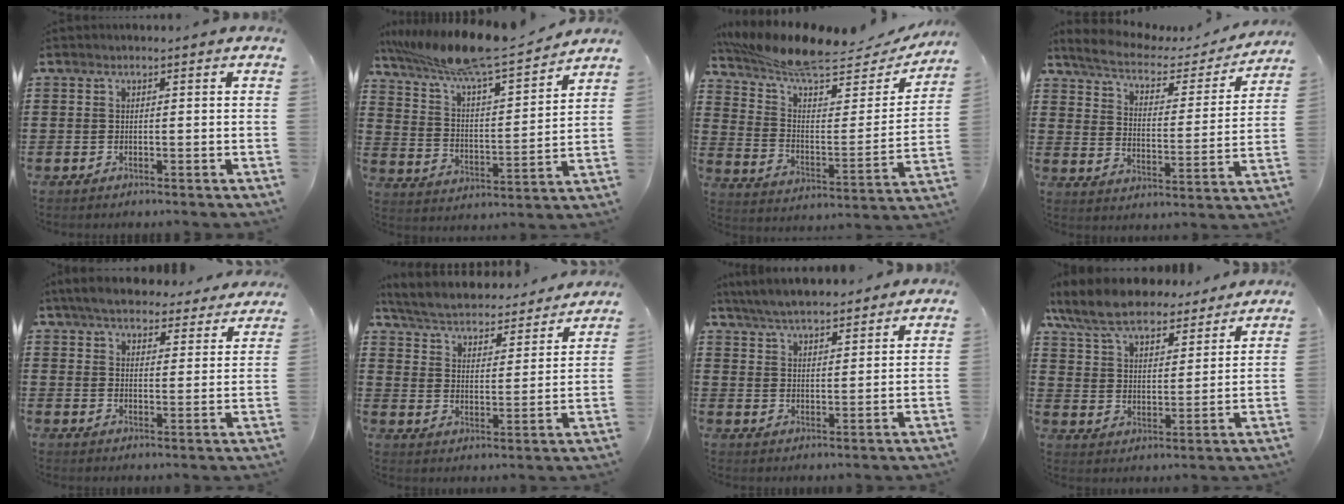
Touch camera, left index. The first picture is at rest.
{"total": 9.9, "force": [8.7, 0.2, 4.7], "torque": [-0.126, -0.056, 0.146]}
{"total": 10.9, "force": [9.3, 1.9, 5.3], "torque": [-0.131, -0.059, 0.160]}
{"total": 4.6, "force": [3.9, 1.4, 2.1], "torque": [-0.063, -0.023, 0.059]}
{"total": 5.4, "force": [5.2, 0.7, 1.3], "torque": [-0.048, -0.018, 0.093]}
{"total": 4.5, "force": [4.4, 0.1, 0.8], "torque": [-0.040, -0.034, 0.070]}
{"total": 5.6, "force": [5.3, 1.2, 1.5], "torque": [-0.048, -0.010, 0.098]}
{"total": 8.9, "force": [8.0, 2.0, 3.3], "torque": [-0.098, -0.034, 0.146]}